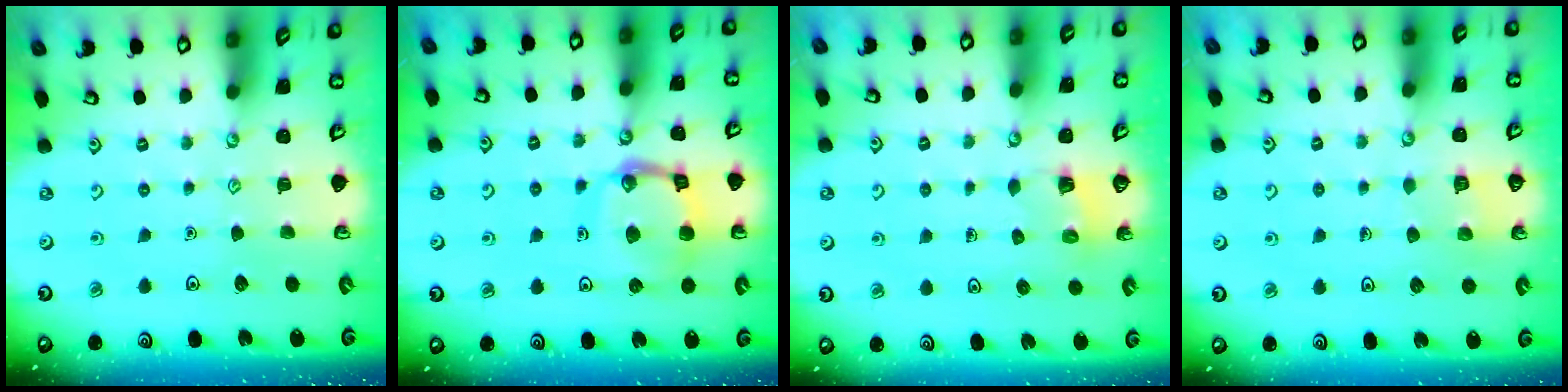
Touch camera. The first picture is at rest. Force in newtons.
{"total": 14.3, "press": 14.2, "slide": 1.4}
{"total": 2.6, "press": 2.6, "slide": 0.3}
{"total": 2.5, "press": 2.5, "slide": 0.1}